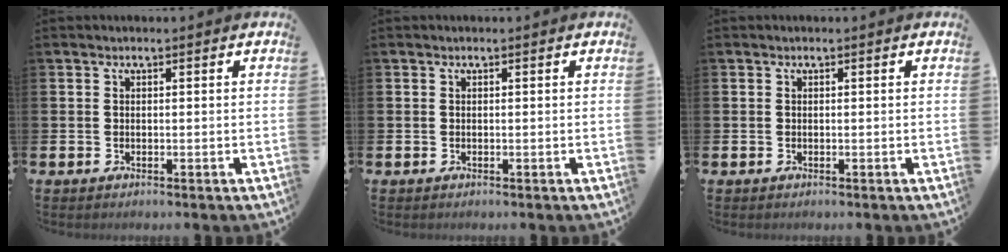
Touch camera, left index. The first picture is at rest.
{"total": 0.0}
{"total": 0.0}